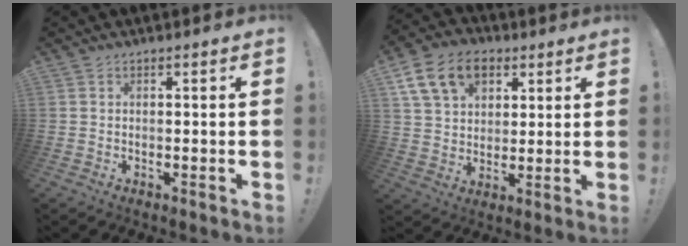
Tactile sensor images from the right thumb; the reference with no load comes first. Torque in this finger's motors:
{"motor_torque": [0.46, 0.47, 0.48, -0.24, 0.04]}